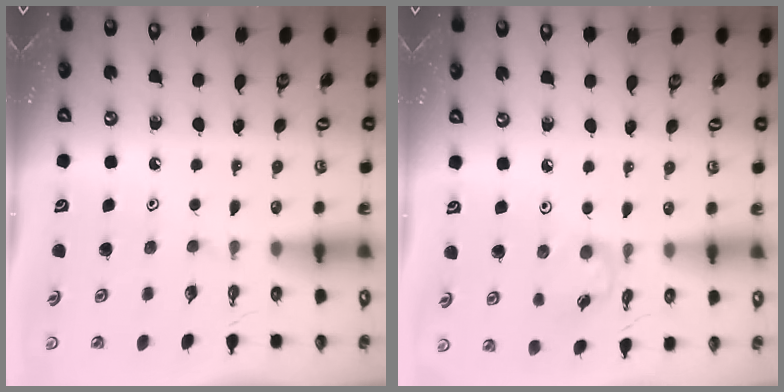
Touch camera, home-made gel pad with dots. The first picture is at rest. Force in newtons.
{"total": 3.4, "press": 3.4, "slide": 0.3}